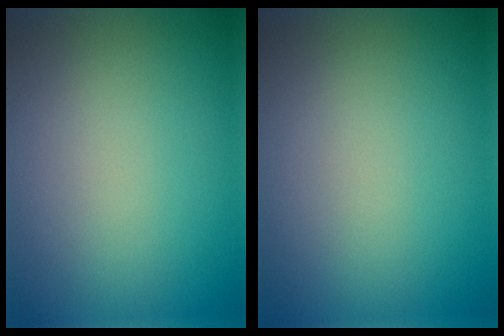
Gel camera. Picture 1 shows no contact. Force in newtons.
{"total": 0.0}